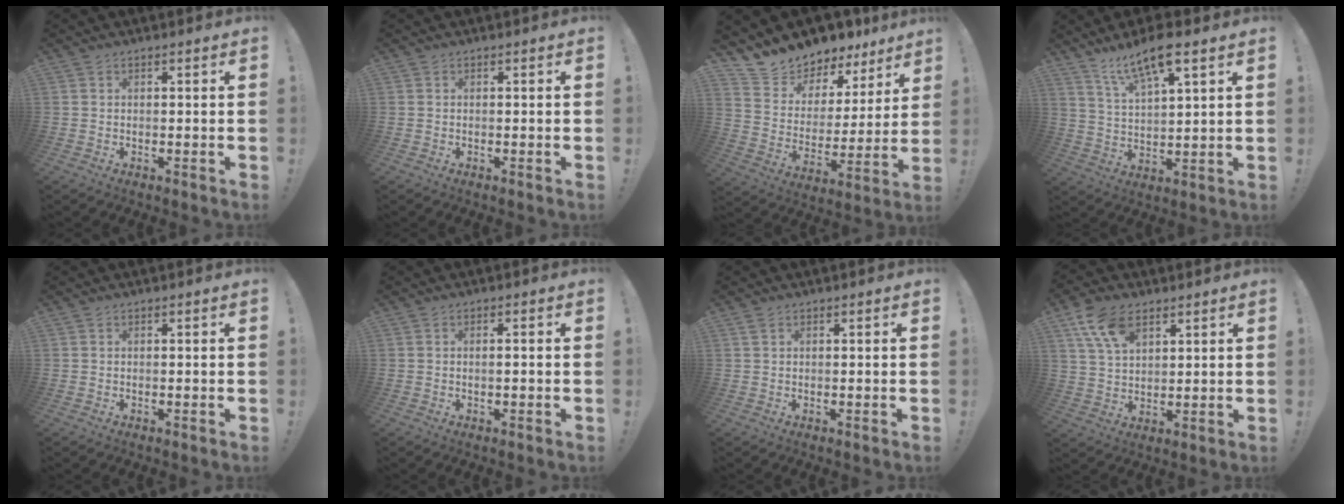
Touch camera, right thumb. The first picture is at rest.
{"total": 0.0}
{"total": 9.6, "force": [8.8, 3.8, 0.1], "torque": [-0.027, -0.089, 0.160]}
{"total": 11.8, "force": [8.3, 2.8, 7.8], "torque": [-0.140, -0.039, 0.141]}
{"total": 0.0}
{"total": 1.2, "force": [-0.4, 0.0, 1.2], "torque": [-0.019, -0.001, -0.010]}
{"total": 0.9, "force": [0.5, 0.6, 0.5], "torque": [-0.013, 0.003, 0.011]}
{"total": 10.9, "force": [6.3, 6.1, 6.5], "torque": [-0.120, -0.015, 0.123]}